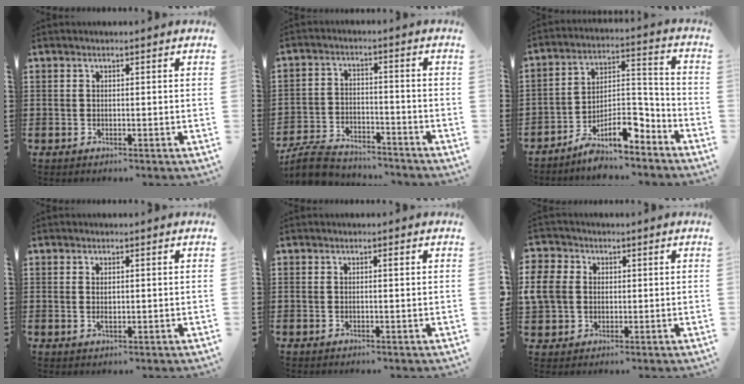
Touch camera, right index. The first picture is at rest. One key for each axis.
{"total": 6.3, "fx": -6.0, "fy": 1.3, "fz": 1.6, "tx": -0.049, "ty": 0.005, "tz": -0.120}
{"total": 9.0, "fx": -6.3, "fy": 3.6, "fz": 5.3, "tx": -0.096, "ty": 0.007, "tz": -0.119}
{"total": 1.6, "fx": 0.0, "fy": 0.5, "fz": 1.5, "tx": -0.030, "ty": 0.000, "tz": 0.000}
{"total": 0.6, "fx": -0.1, "fy": -0.1, "fz": 0.5, "tx": -0.010, "ty": -0.004, "tz": -0.002}
{"total": 5.7, "fx": 0.3, "fy": 5.1, "fz": 2.5, "tx": -0.091, "ty": 0.006, "tz": 0.000}